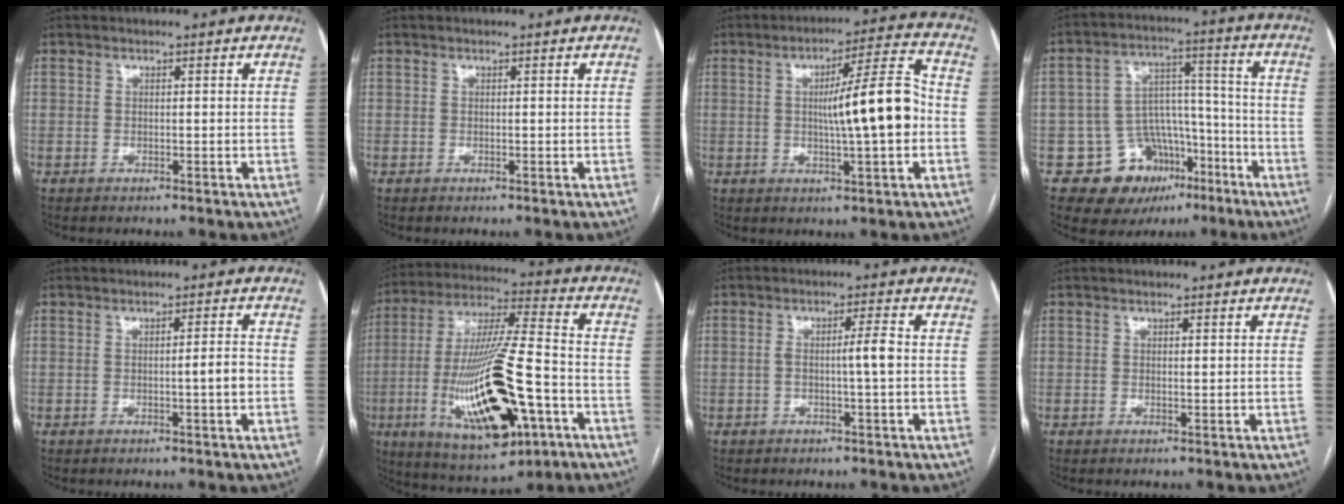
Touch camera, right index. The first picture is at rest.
{"total": 0.0}
{"total": 11.8, "force": [-0.5, 0.7, 11.8], "torque": [-0.180, 0.016, -0.009]}
{"total": 12.4, "force": [-6.4, 9.7, 4.4], "torque": [-0.051, 0.055, -0.085]}
{"total": 2.8, "force": [-0.4, -0.1, 2.7], "torque": [-0.041, 0.000, -0.007]}
{"total": 23.3, "force": [-6.9, 5.2, 21.6], "torque": [-0.441, -0.021, -0.106]}
{"total": 3.4, "force": [-0.3, -0.2, 3.4], "torque": [-0.059, 0.005, -0.004]}
{"total": 0.8, "force": [0.3, 0.3, 0.6], "torque": [-0.010, -0.001, 0.005]}